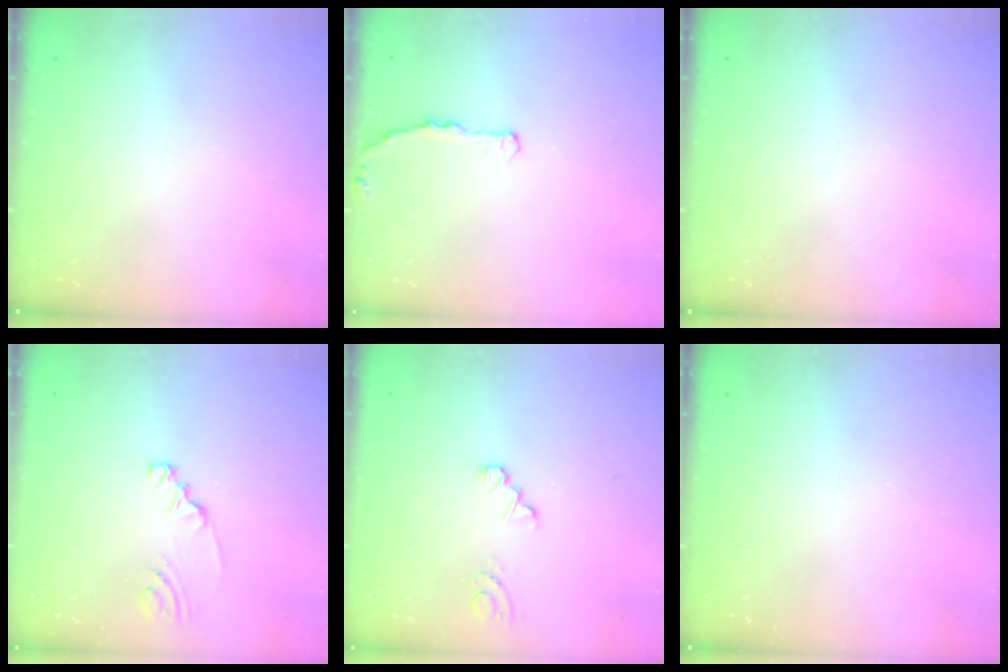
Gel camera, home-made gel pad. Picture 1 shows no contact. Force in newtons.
{"total": 2.9, "press": 2.9, "slide": 0.4}
{"total": 0.0}
{"total": 2.3, "press": 2.3, "slide": 0.2}
{"total": 1.3, "press": 1.3, "slide": 0.2}
{"total": 0.0}